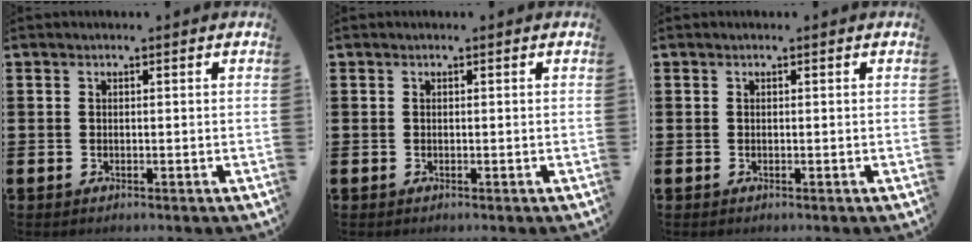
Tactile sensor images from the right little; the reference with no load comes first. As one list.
[{"total": 0.0}, {"total": 0.0}]